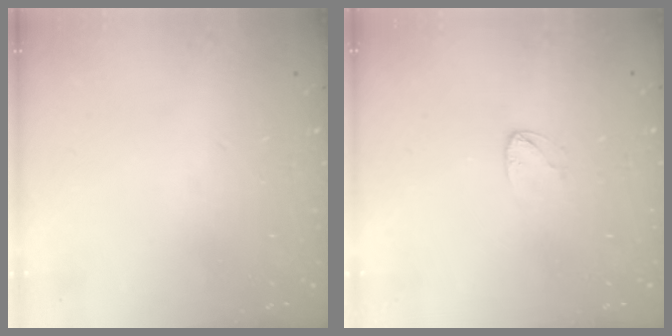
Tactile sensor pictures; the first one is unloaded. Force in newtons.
{"total": 3.2, "press": 3.2, "slide": 0.2}